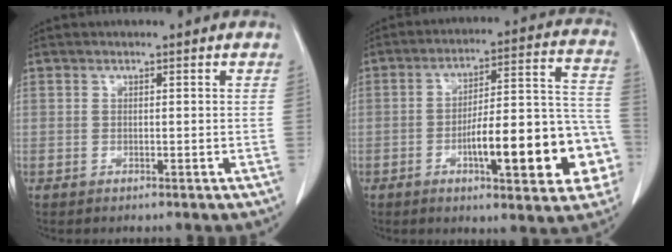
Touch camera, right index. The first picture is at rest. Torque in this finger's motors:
{"motor_torque": [1.25, -0.88, 0.58, 0.21]}